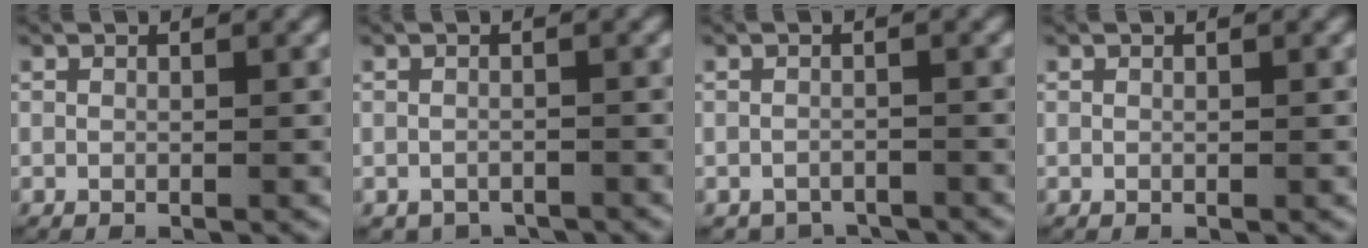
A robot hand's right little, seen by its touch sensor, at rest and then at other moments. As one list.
[{"total": 2.0, "force": [-1.8, 1.0, 0.0], "torque": [-0.001, -0.008, -0.027]}, {"total": 2.8, "force": [-2.6, 1.0, 0.0], "torque": [0.003, -0.009, -0.043]}, {"total": 0.0}]